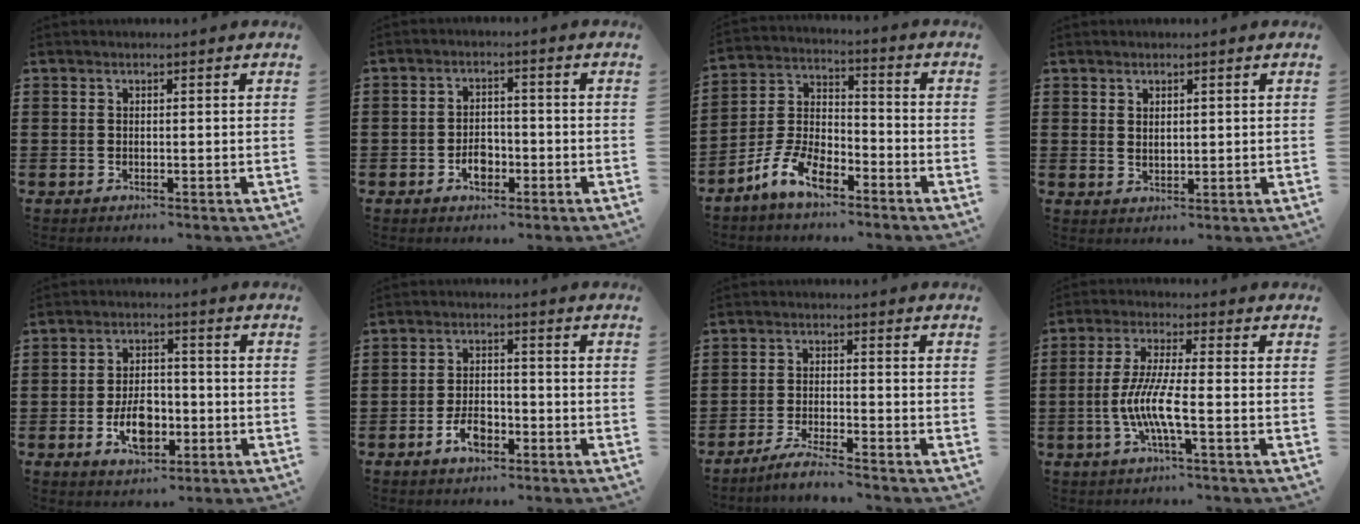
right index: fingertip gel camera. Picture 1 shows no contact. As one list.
[{"total": 3.7, "force": [-1.7, 2.4, 2.3], "torque": [-0.038, -0.004, -0.032]}, {"total": 8.5, "force": [-5.8, 3.6, 5.0], "torque": [-0.124, 0.006, -0.115]}, {"total": 1.2, "force": [0.9, 0.6, 0.4], "torque": [-0.009, 0.004, 0.018]}, {"total": 6.9, "force": [-2.2, 3.8, 5.3], "torque": [-0.089, -0.001, -0.041]}, {"total": 4.9, "force": [-2.5, 2.4, 3.4], "torque": [-0.065, 0.002, -0.044]}, {"total": 3.8, "force": [-3.5, -0.2, 1.2], "torque": [-0.029, -0.002, -0.072]}, {"total": 7.5, "force": [-2.2, 0.9, 7.1], "torque": [-0.157, -0.015, -0.051]}]